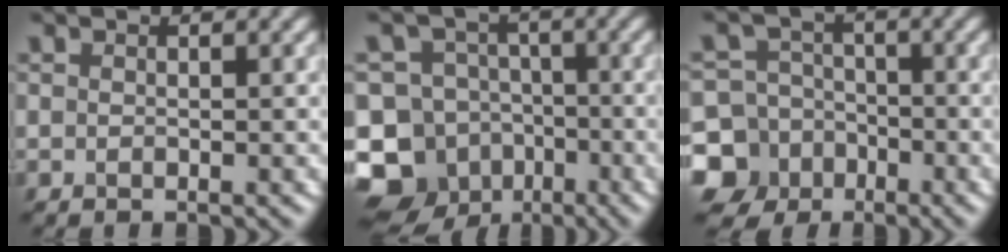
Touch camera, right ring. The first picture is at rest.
{"total": 12.3, "force": [-6.5, 9.9, 3.0], "torque": [-0.059, -0.008, -0.127]}
{"total": 11.1, "force": [-5.1, 9.7, 2.1], "torque": [-0.052, -0.034, -0.117]}